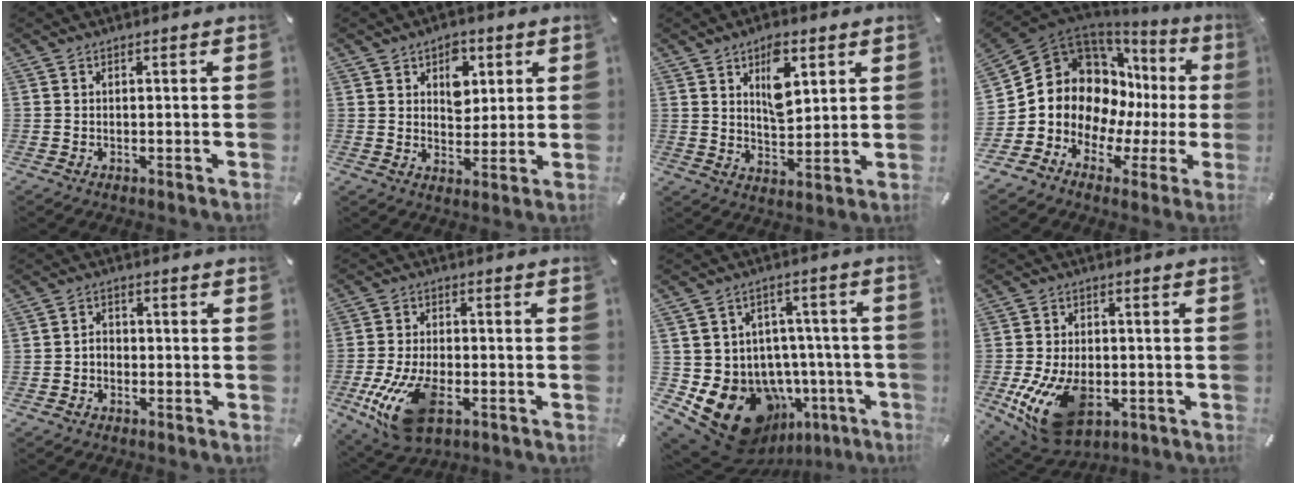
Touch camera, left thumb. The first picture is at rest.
{"total": 7.0, "force": [2.8, 5.2, 3.6], "torque": [-0.038, -0.006, 0.043]}
{"total": 9.5, "force": [4.5, 5.1, 6.7], "torque": [-0.095, -0.016, 0.074]}
{"total": 13.6, "force": [1.8, 12.0, 6.2], "torque": [-0.118, -0.047, 0.043]}
{"total": 2.6, "force": [-1.2, 2.1, 1.0], "torque": [-0.020, 0.010, -0.024]}
{"total": 14.5, "force": [-5.0, 8.0, 11.0], "torque": [-0.226, 0.001, -0.083]}
{"total": 18.9, "force": [-9.4, 12.9, 10.2], "torque": [-0.176, 0.042, -0.131]}
{"total": 15.9, "force": [-4.6, 10.0, 11.5], "torque": [-0.218, 0.008, -0.072]}